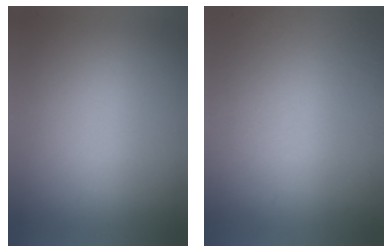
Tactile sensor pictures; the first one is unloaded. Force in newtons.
{"total": 9.5}